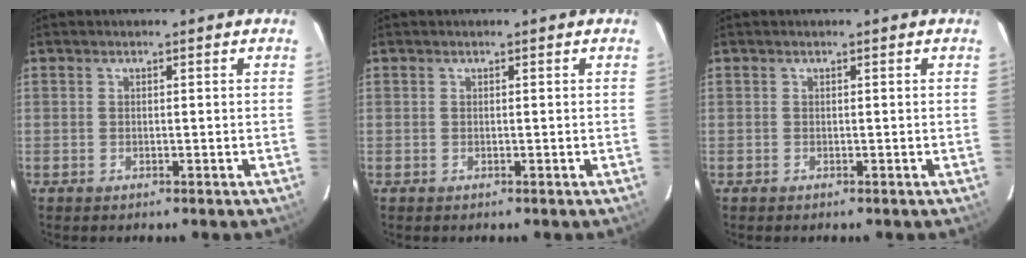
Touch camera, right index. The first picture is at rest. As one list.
[{"total": 0.0}, {"total": 0.0}]